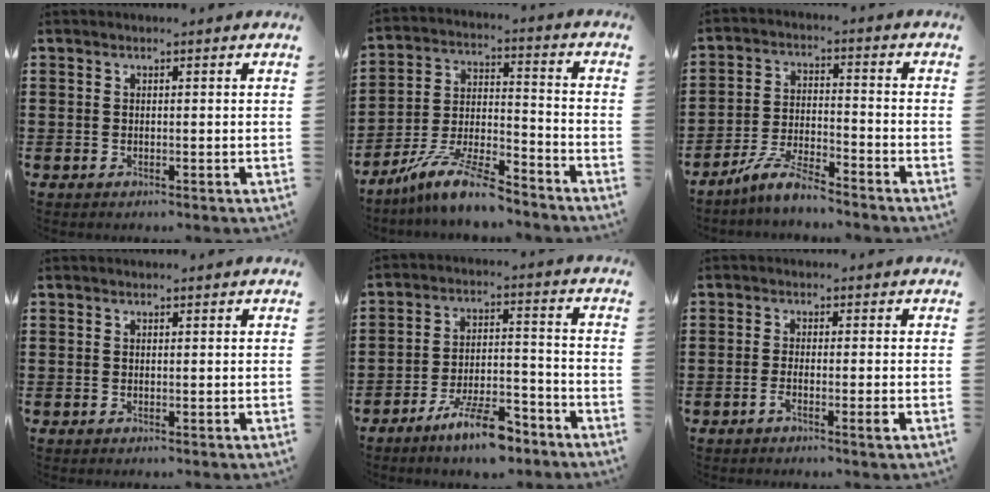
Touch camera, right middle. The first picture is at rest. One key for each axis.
{"total": 10.6, "fx": -9.0, "fy": 1.4, "fz": 5.3, "tx": -0.110, "ty": 0.018, "tz": -0.179}
{"total": 6.3, "fx": -5.6, "fy": 0.8, "fz": 2.9, "tx": -0.073, "ty": -0.003, "tz": -0.111}
{"total": 0.0}
{"total": 9.1, "fx": -7.1, "fy": 2.1, "fz": 5.3, "tx": -0.096, "ty": 0.016, "tz": -0.132}
{"total": 2.3, "fx": -1.2, "fy": 0.0, "fz": 1.9, "tx": -0.040, "ty": -0.004, "tz": -0.026}